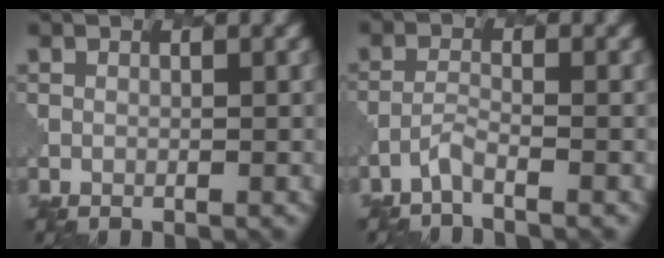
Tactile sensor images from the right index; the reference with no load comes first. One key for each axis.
{"total": 1.4, "fx": -1.2, "fy": 0.1, "fz": 0.6, "tx": -0.014, "ty": 0.002, "tz": -0.032}